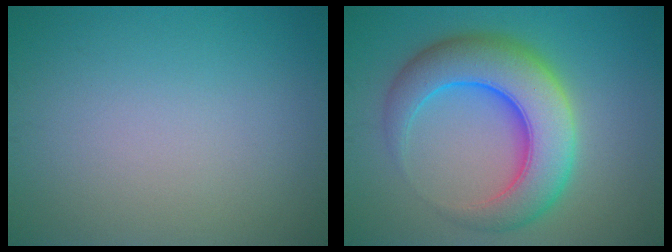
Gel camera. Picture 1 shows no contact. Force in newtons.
{"total": 9.4, "press": 9.4, "slide": 0.2}